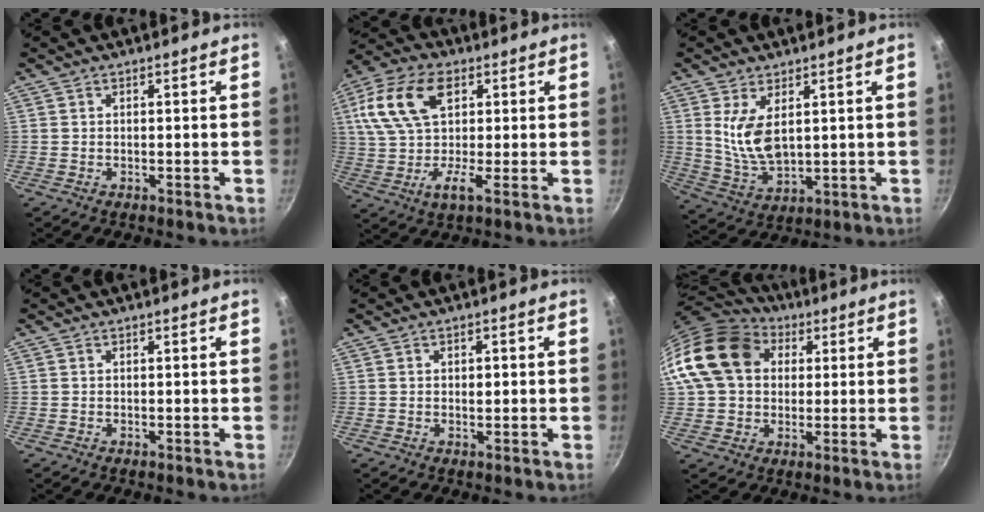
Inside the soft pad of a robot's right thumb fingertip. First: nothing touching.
{"total": 14.7, "force": [4.0, 8.2, 11.5], "torque": [-0.210, 0.012, 0.054]}
{"total": 8.9, "force": [2.7, 4.4, 7.3], "torque": [-0.137, -0.032, 0.065]}
{"total": 0.0}
{"total": 1.9, "force": [0.3, 1.1, 1.5], "torque": [-0.018, 0.002, 0.003]}
{"total": 17.3, "force": [4.3, 13.5, 9.9], "torque": [-0.167, 0.023, 0.066]}